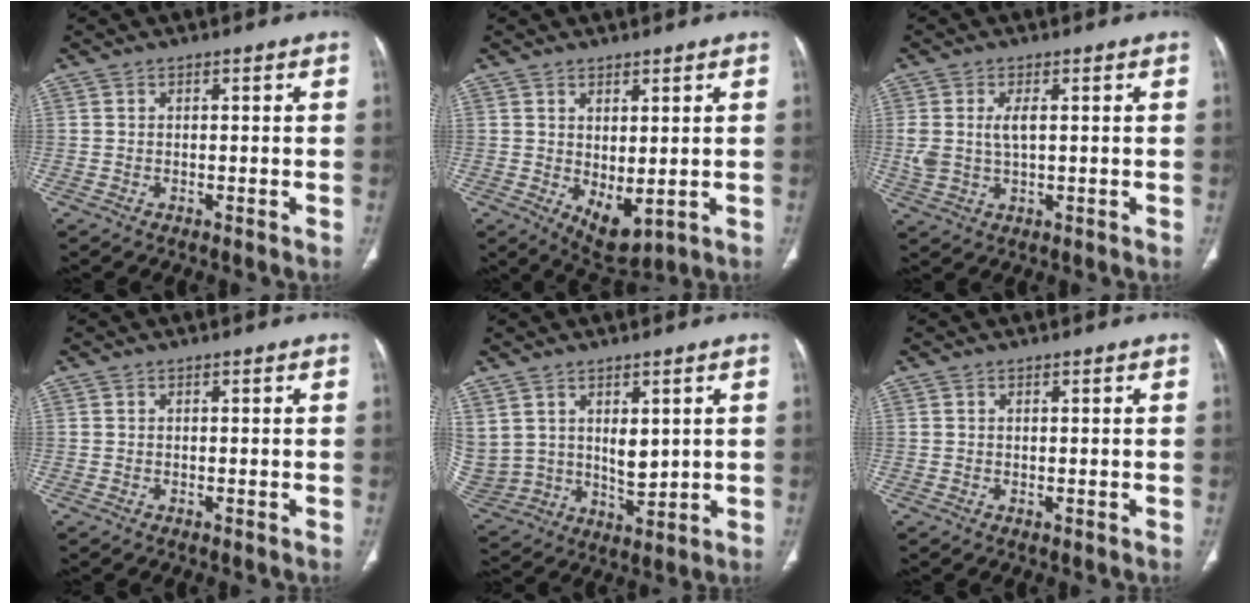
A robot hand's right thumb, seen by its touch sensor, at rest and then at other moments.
{"total": 6.1, "force": [-0.2, 3.0, 5.3], "torque": [-0.075, -0.015, 0.018]}
{"total": 4.9, "force": [0.7, 2.4, 4.2], "torque": [-0.099, 0.002, 0.020]}
{"total": 0.0}
{"total": 13.3, "force": [4.4, 9.3, 8.4], "torque": [-0.164, -0.021, 0.111]}
{"total": 0.0}